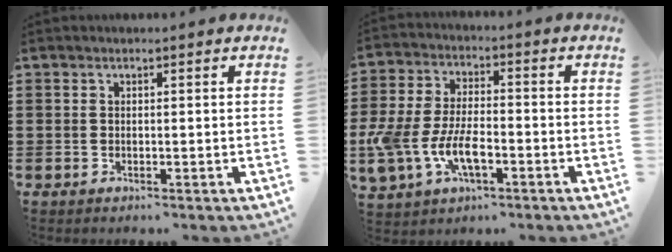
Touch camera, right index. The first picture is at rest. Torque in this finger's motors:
{"motor_torque": [1.24, -0.90, 0.89, 0.21]}